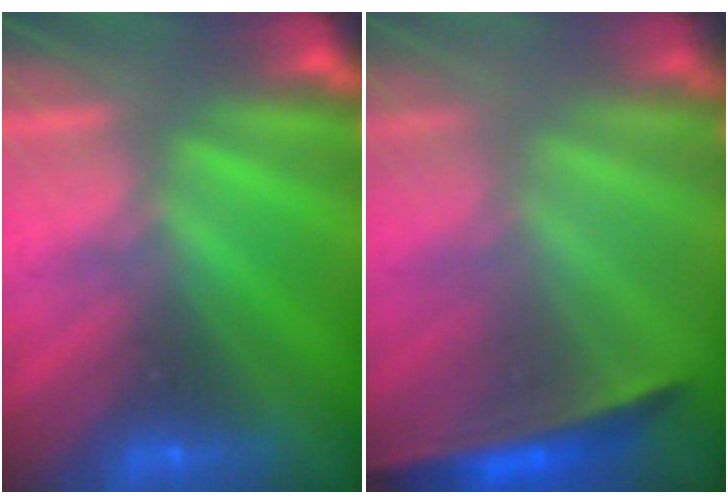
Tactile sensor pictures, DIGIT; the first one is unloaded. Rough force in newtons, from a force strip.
{"total": 1.5}